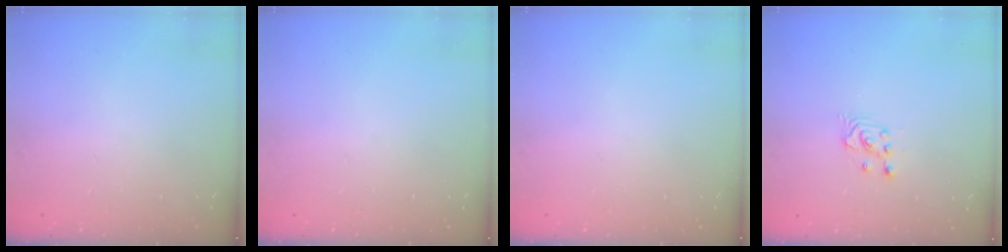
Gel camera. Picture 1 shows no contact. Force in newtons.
{"total": 0.0}
{"total": 0.0}
{"total": 2.5, "press": 2.5, "slide": 0.3}